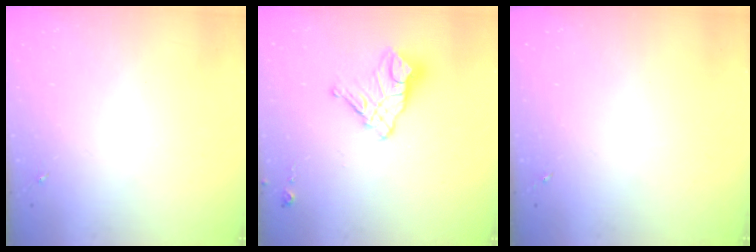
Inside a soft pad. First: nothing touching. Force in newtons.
{"total": 13.5, "press": 13.4, "slide": 1.3}
{"total": 0.0}